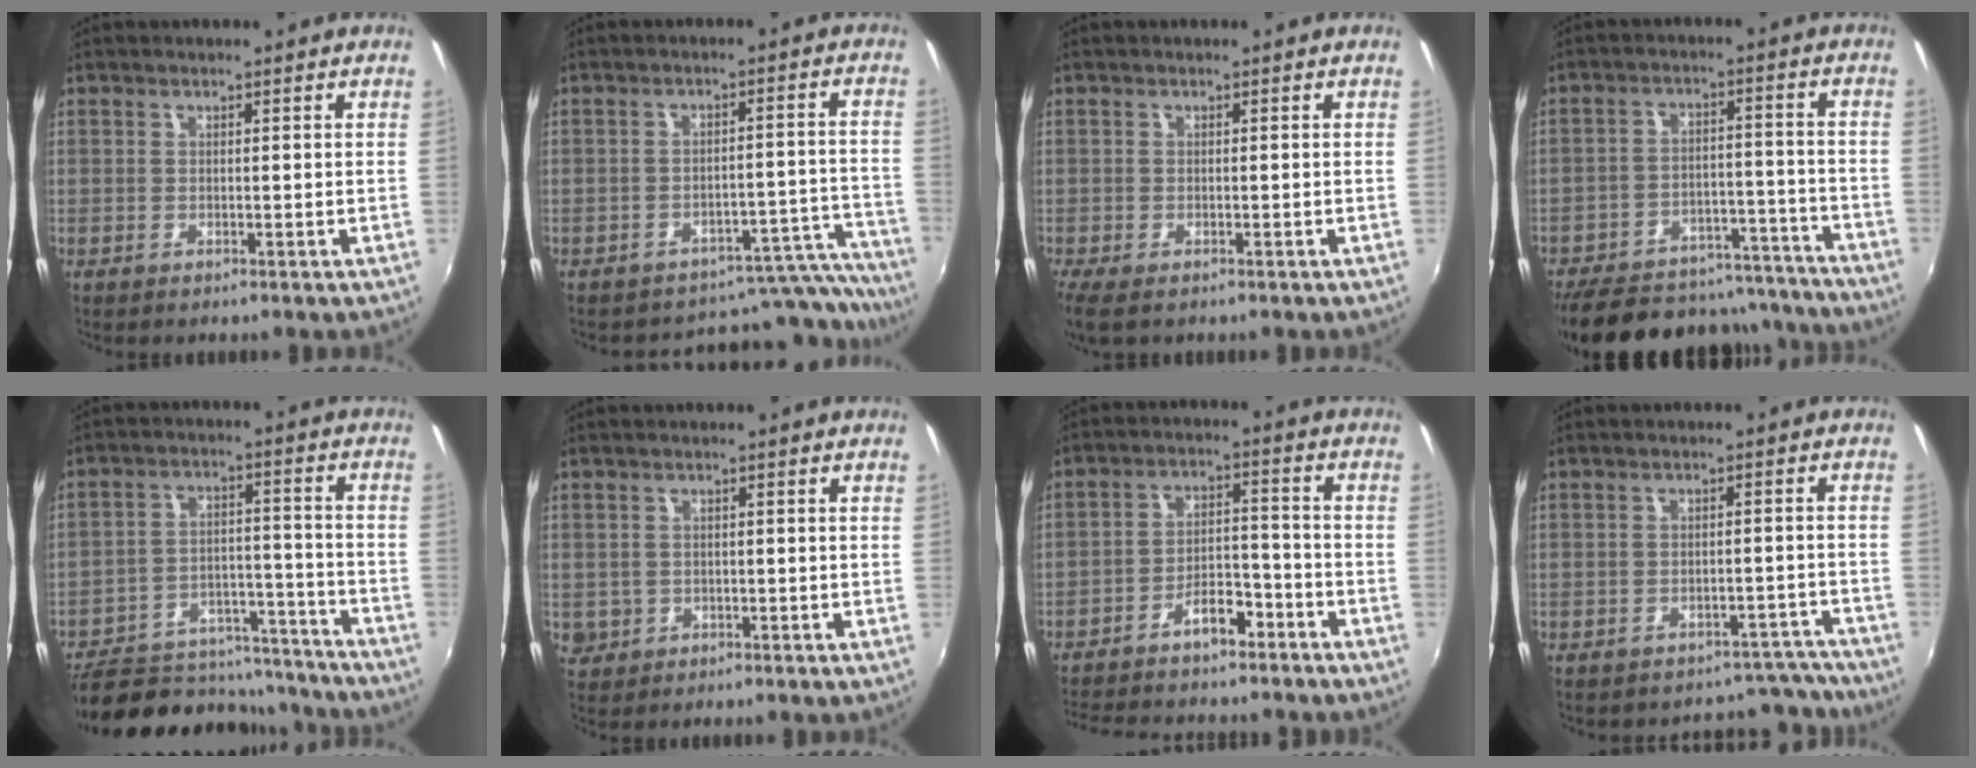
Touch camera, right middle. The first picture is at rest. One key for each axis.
{"total": 15.1, "fx": -14.4, "fy": 4.0, "fz": 1.9, "tx": -0.003, "ty": 0.041, "tz": -0.180}
{"total": 4.2, "fx": -2.7, "fy": 1.5, "fz": 2.8, "tx": -0.061, "ty": -0.021, "tz": -0.047}
{"total": 26.2, "fx": -22.3, "fy": 10.1, "fz": 9.3, "tx": -0.194, "ty": 0.036, "tz": -0.281}
{"total": 21.1, "fx": -17.8, "fy": 8.8, "fz": 7.2, "tx": -0.144, "ty": 0.027, "tz": -0.229}
{"total": 3.5, "fx": -0.5, "fy": 3.3, "fz": 1.1, "tx": -0.026, "ty": -0.002, "tz": 0.000}
{"total": 12.9, "fx": -10.4, "fy": 4.9, "fz": 5.9, "tx": -0.126, "ty": 0.030, "tz": -0.159}
{"total": 9.0, "fx": -8.5, "fy": 3.1, "fz": 0.2, "tx": 0.016, "ty": 0.029, "tz": -0.095}